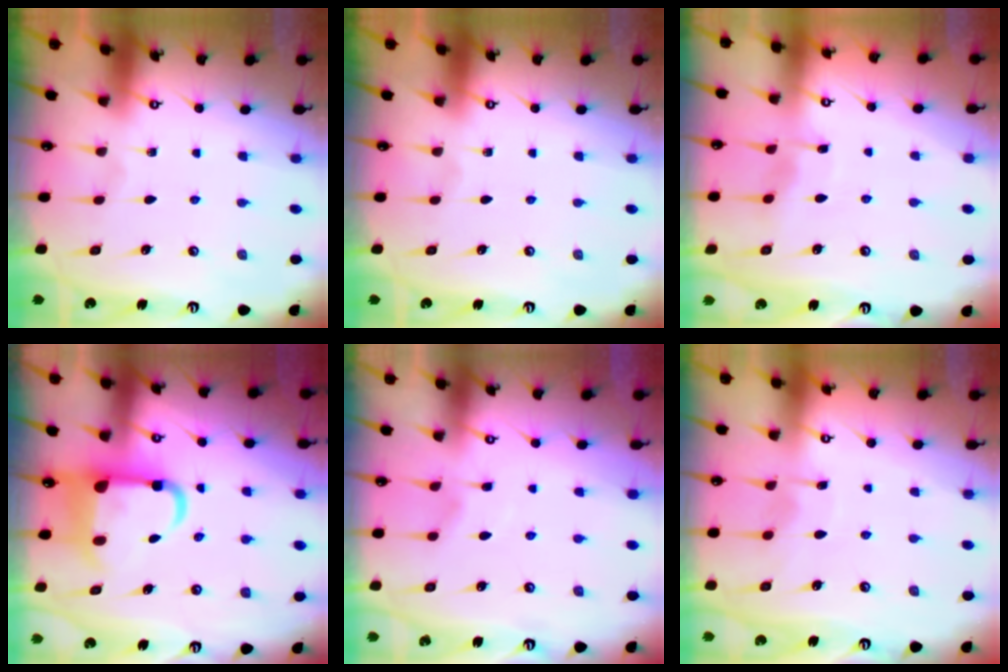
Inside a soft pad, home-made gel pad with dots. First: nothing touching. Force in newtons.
{"total": 0.0}
{"total": 3.9, "press": 3.9, "slide": 0.4}
{"total": 8.9, "press": 8.5, "slide": 2.5}
{"total": 2.8, "press": 2.8, "slide": 0.5}
{"total": 4.4, "press": 4.4, "slide": 0.5}